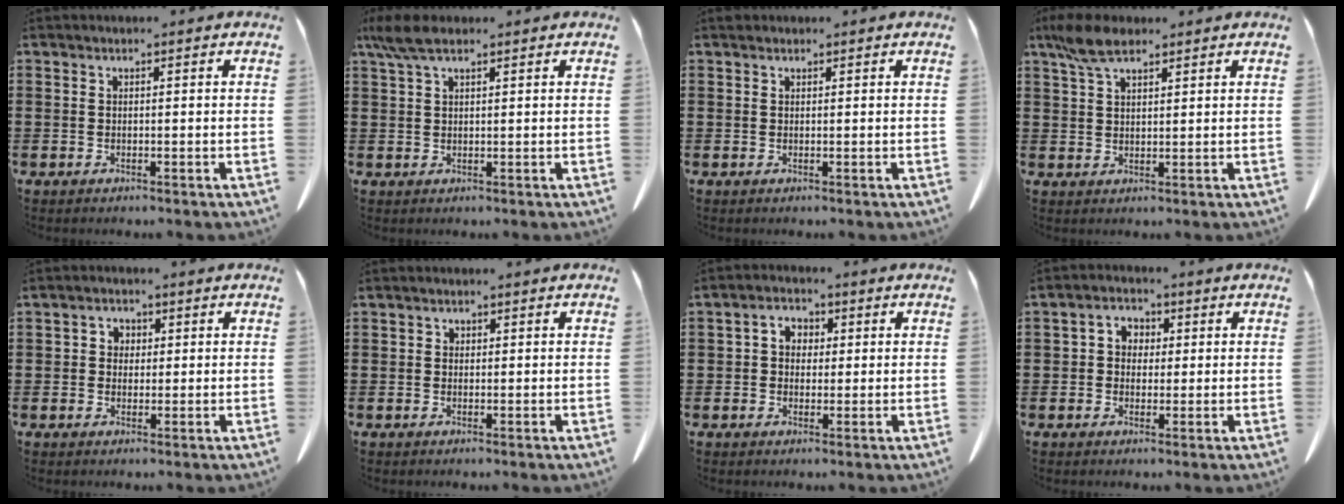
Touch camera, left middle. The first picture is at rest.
{"total": 4.2, "force": [2.3, 1.4, 3.2], "torque": [-0.082, 0.000, 0.039]}
{"total": 0.5, "force": [0.4, 0.3, 0.1], "torque": [-0.002, 0.003, 0.007]}
{"total": 5.5, "force": [3.7, 2.1, 3.6], "torque": [-0.088, -0.001, 0.066]}
{"total": 1.8, "force": [0.2, 1.8, 0.5], "torque": [-0.018, 0.010, 0.000]}
{"total": 0.7, "force": [0.2, 0.6, 0.2], "torque": [-0.006, 0.004, 0.004]}
{"total": 2.9, "force": [0.3, 2.5, 1.5], "torque": [-0.039, 0.014, 0.000]}
{"total": 2.7, "force": [0.2, 2.4, 1.1], "torque": [-0.032, 0.014, -0.002]}